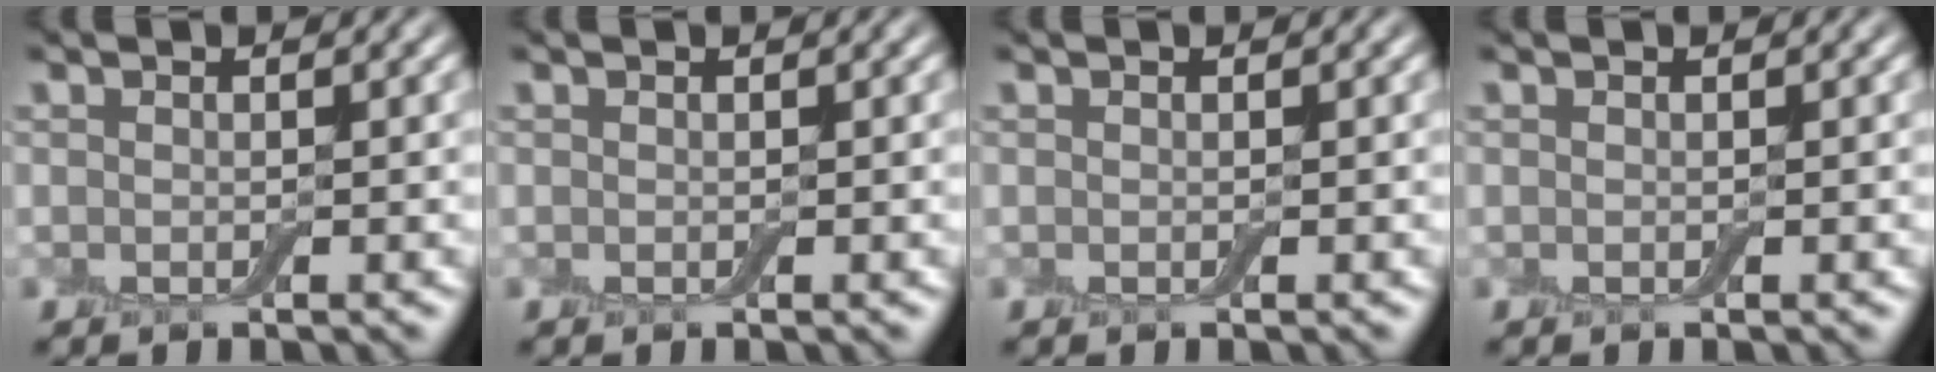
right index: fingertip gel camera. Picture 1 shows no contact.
{"total": 0.0}
{"total": 0.0}
{"total": 0.0}